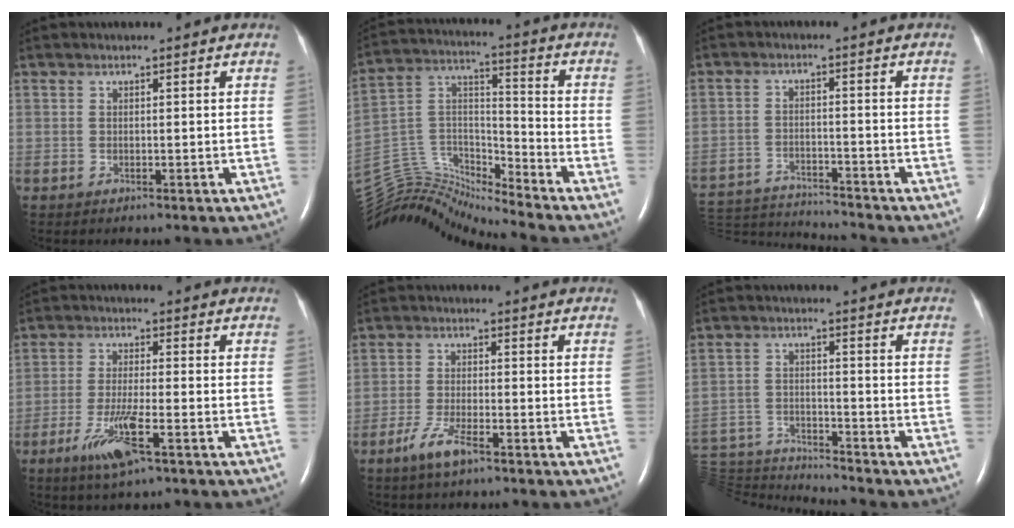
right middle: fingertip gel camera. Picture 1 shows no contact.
{"total": 13.3, "force": [-13.3, -0.3, 1.3], "torque": [-0.028, 0.066, -0.254]}
{"total": 14.6, "force": [-14.2, -0.5, 3.1], "torque": [-0.060, -0.006, -0.228]}
{"total": 7.3, "force": [-3.8, 0.6, 6.2], "torque": [-0.130, -0.015, -0.067]}
{"total": 4.7, "force": [-3.0, 0.8, 3.5], "torque": [-0.082, -0.005, -0.055]}
{"total": 13.9, "force": [-13.6, -0.5, 2.5], "torque": [-0.056, 0.000, -0.232]}